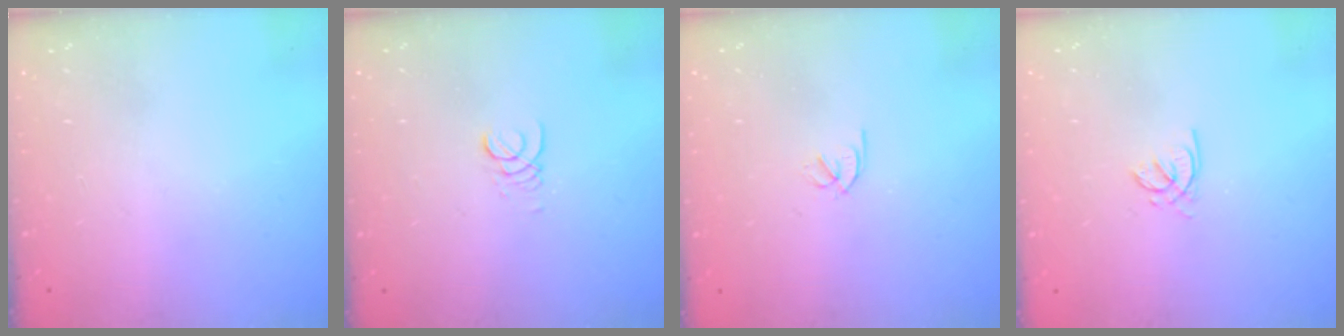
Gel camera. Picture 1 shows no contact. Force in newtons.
{"total": 1.4, "press": 1.4, "slide": 0.2}
{"total": 1.8, "press": 1.7, "slide": 0.5}
{"total": 1.4, "press": 1.4, "slide": 0.2}